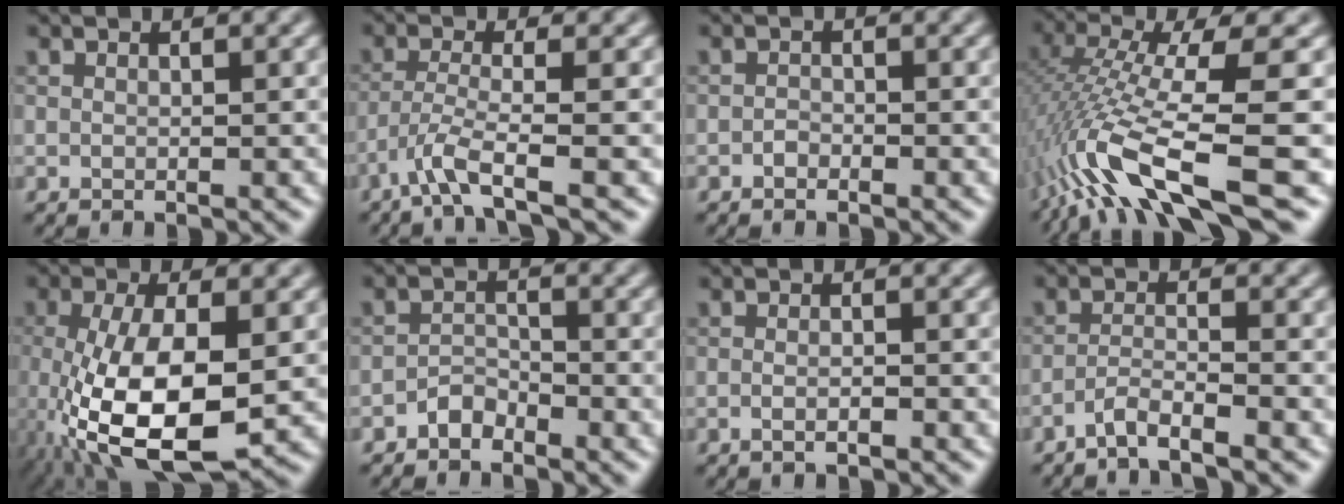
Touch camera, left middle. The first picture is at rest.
{"total": 3.3, "force": [-2.1, 0.2, 2.5], "torque": [-0.051, -0.001, -0.055]}
{"total": 0.7, "force": [-0.5, 0.4, 0.3], "torque": [-0.004, -0.001, -0.010]}
{"total": 11.1, "force": [-4.7, 2.3, 9.8], "torque": [-0.196, 0.000, -0.082]}
{"total": 9.9, "force": [-2.2, 3.8, 8.9], "torque": [-0.184, -0.013, -0.036]}
{"total": 1.6, "force": [-1.3, 0.8, 0.4], "torque": [-0.004, 0.009, -0.025]}
{"total": 1.1, "force": [-0.5, 0.2, 0.9], "torque": [-0.015, -0.002, -0.010]}
{"total": 2.4, "force": [-1.9, 0.1, 1.3], "torque": [-0.020, 0.004, -0.047]}